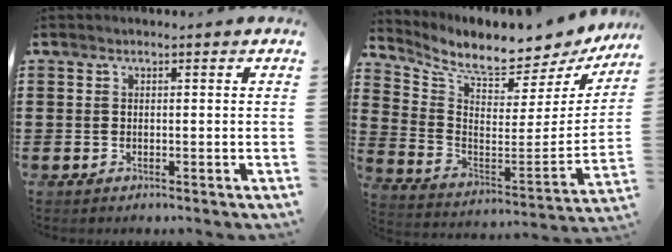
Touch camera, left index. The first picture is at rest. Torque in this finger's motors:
{"motor_torque": [2.14, 0.00, 0.19, 0.10]}